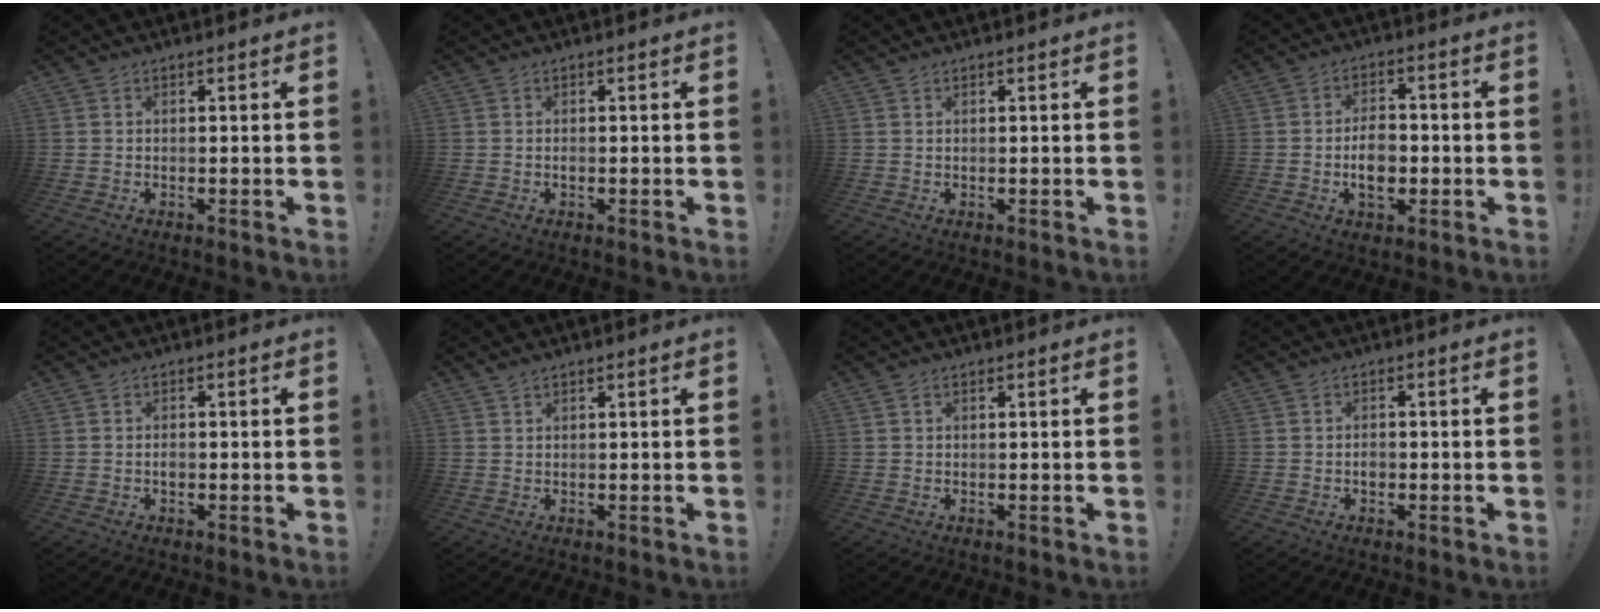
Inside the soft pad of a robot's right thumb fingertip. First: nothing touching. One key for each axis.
{"total": 0.5, "fx": -0.4, "fy": 0.3, "fz": 0.3, "tx": -0.010, "ty": 0.002, "tz": -0.006}
{"total": 0.0}
{"total": 8.0, "fx": -1.8, "fy": 5.5, "fz": 5.5, "tx": -0.078, "ty": 0.004, "tz": -0.033}
{"total": 1.3, "fx": -0.7, "fy": 0.8, "fz": 0.7, "tx": -0.009, "ty": 0.001, "tz": -0.013}
{"total": 1.1, "fx": 0.9, "fy": 0.2, "fz": 0.5, "tx": -0.015, "ty": 0.002, "tz": 0.018}
{"total": 0.6, "fx": 0.3, "fy": 0.3, "fz": 0.4, "tx": -0.015, "ty": 0.004, "tz": 0.007}
{"total": 1.9, "fx": -0.9, "fy": 1.4, "fz": 1.0, "tx": -0.014, "ty": 0.002, "tz": -0.016}